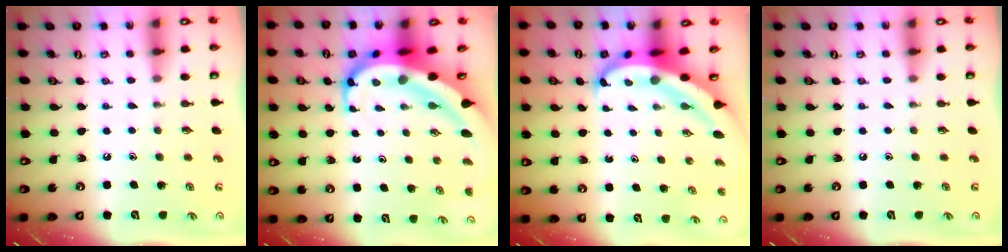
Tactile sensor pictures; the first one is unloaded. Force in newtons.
{"total": 13.6, "press": 13.4, "slide": 2.4}
{"total": 7.8, "press": 7.7, "slide": 0.9}
{"total": 0.0}